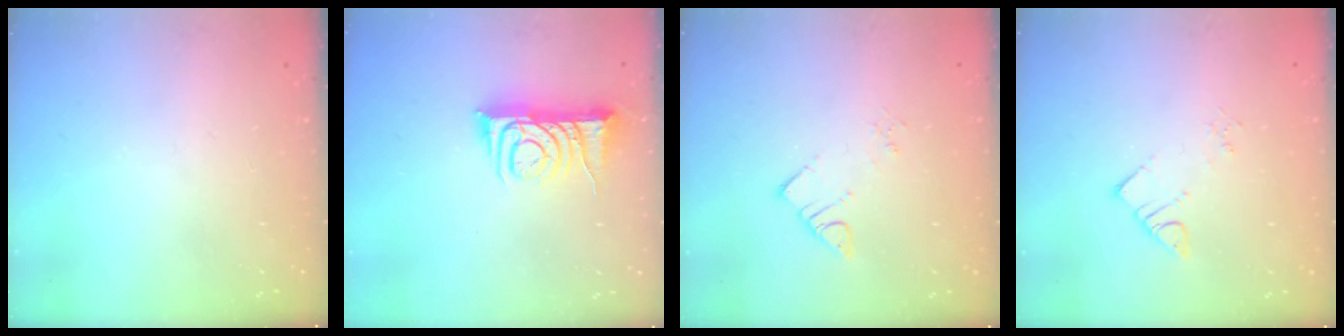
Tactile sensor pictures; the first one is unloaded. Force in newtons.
{"total": 8.1, "press": 8.0, "slide": 1.2}
{"total": 2.8, "press": 2.8, "slide": 0.1}
{"total": 2.8, "press": 2.8, "slide": 0.1}